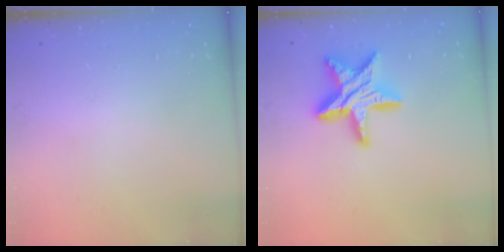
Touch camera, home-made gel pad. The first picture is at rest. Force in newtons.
{"total": 17.9, "press": 17.8, "slide": 1.7}